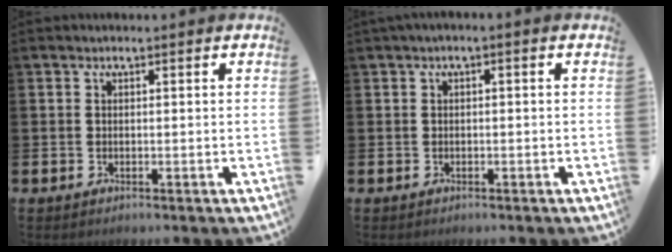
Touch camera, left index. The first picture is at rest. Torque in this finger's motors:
{"motor_torque": [1.03, -1.10, 0.83, 0.21]}